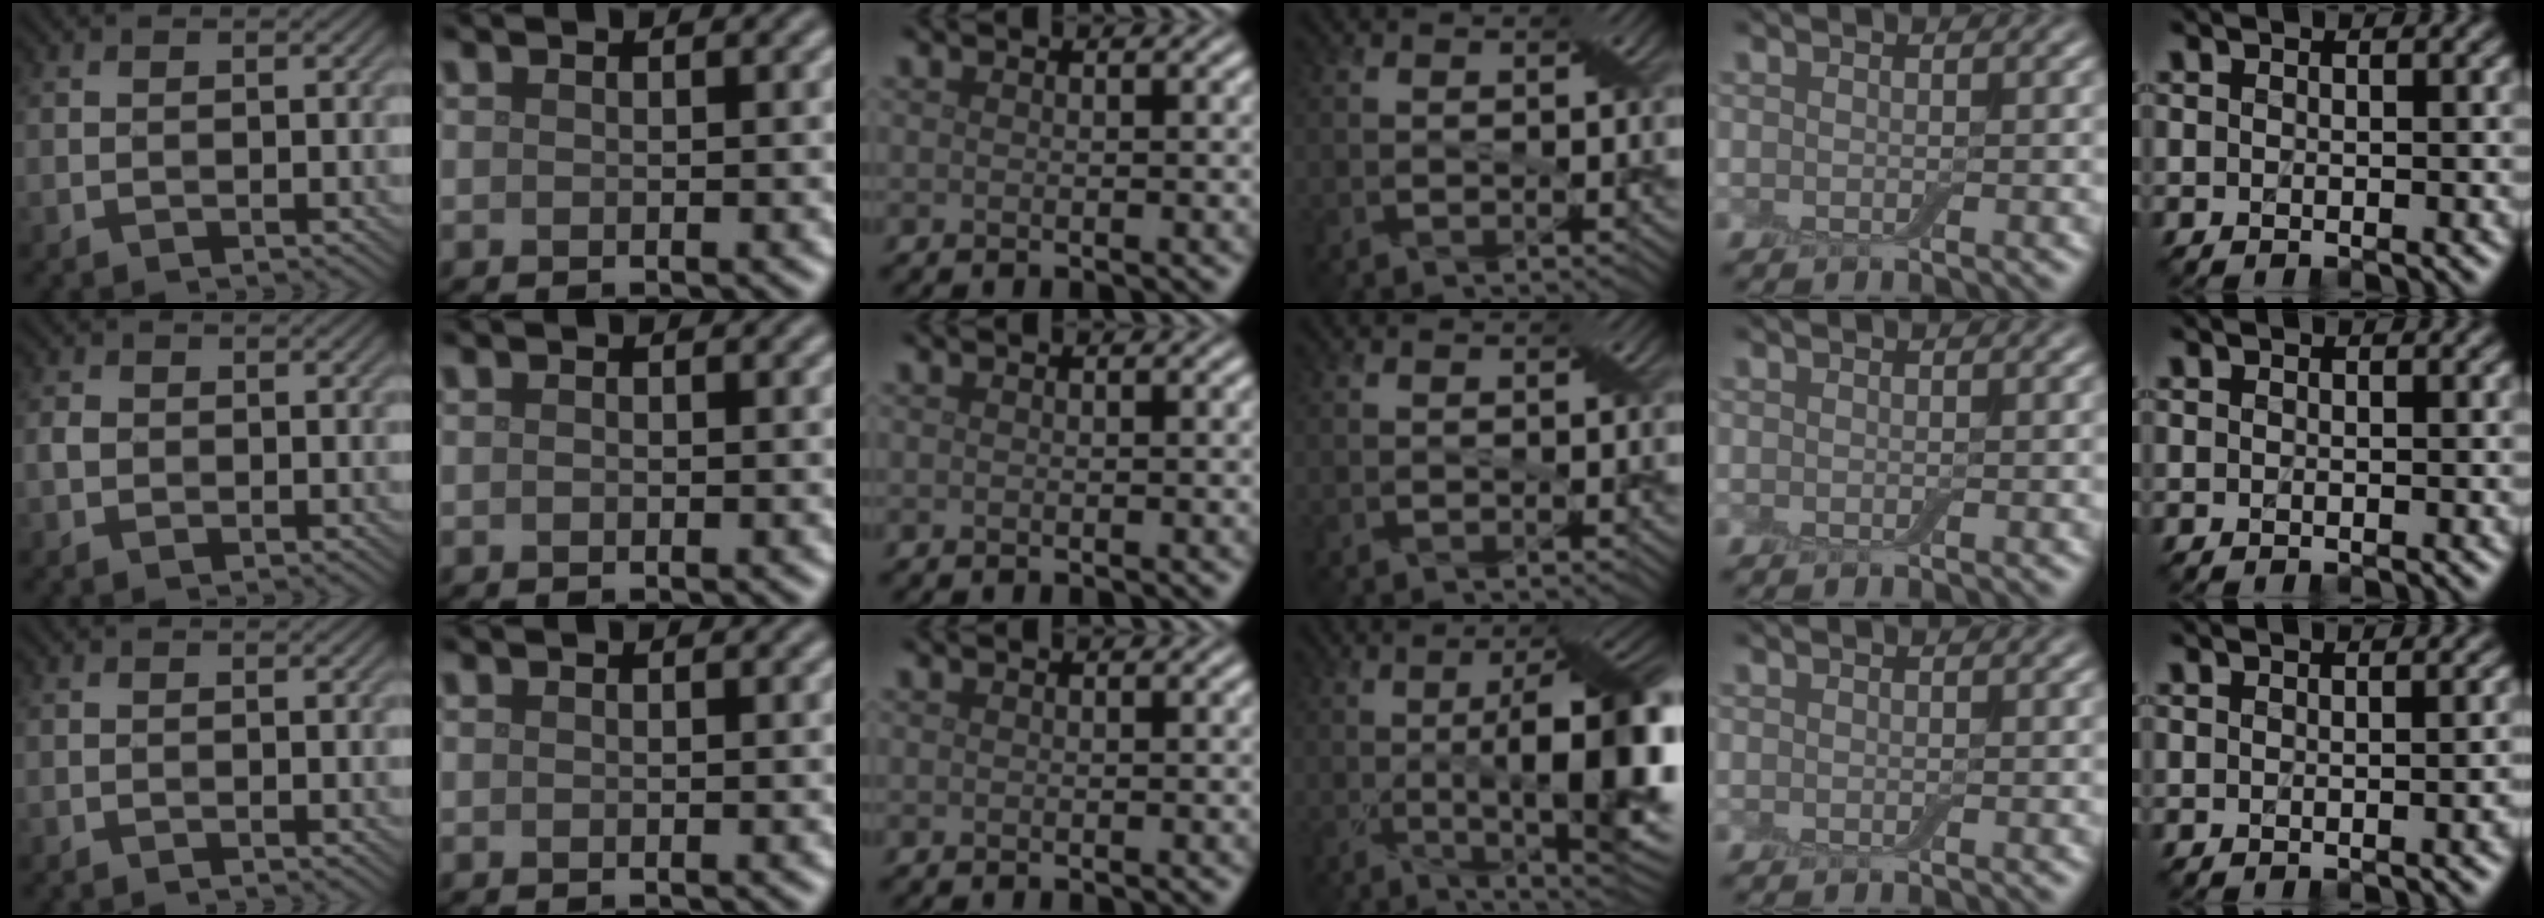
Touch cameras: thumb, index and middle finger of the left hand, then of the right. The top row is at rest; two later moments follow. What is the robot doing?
{"motion": "extract", "object": "backpack"}